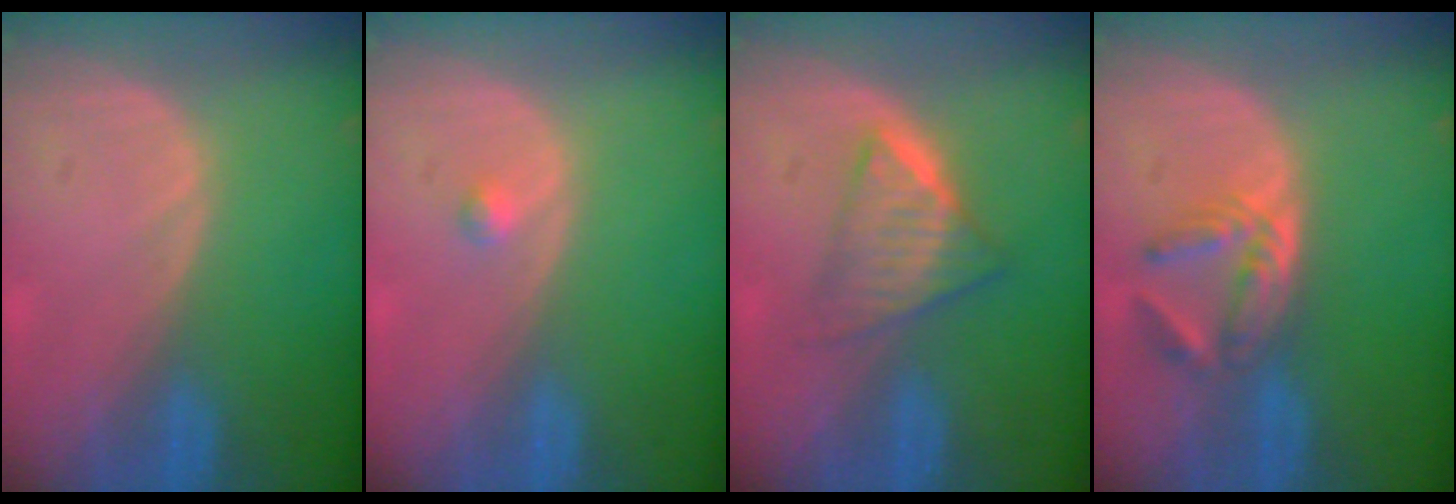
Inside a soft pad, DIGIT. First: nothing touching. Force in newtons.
{"total": 0.8, "press": 0.8, "slide": 0.1}
{"total": 6.2, "press": 5.3, "slide": 3.3}
{"total": 5.8, "press": 5.0, "slide": 2.9}